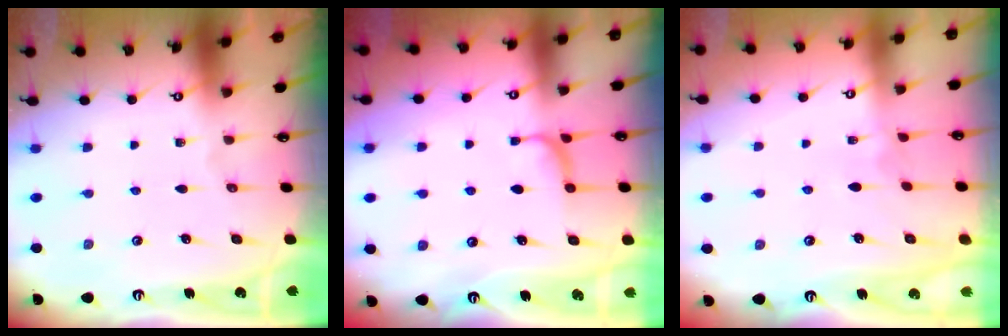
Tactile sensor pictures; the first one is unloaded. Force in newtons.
{"total": 0.8, "press": 0.5, "slide": 0.6}
{"total": 3.8, "press": 3.8, "slide": 0.3}